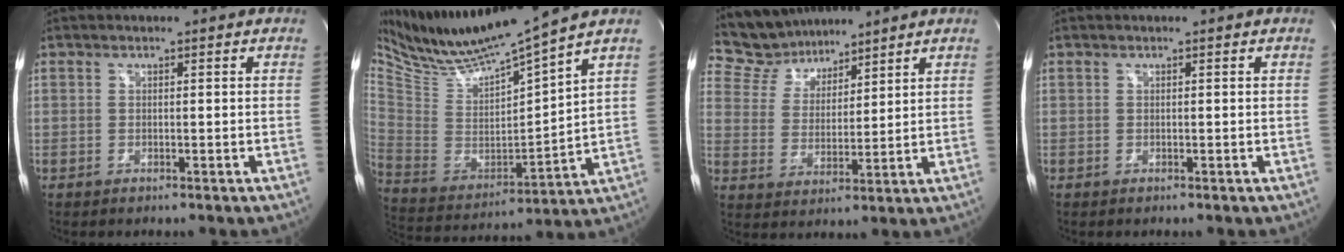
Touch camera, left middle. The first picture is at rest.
{"total": 17.2, "force": [15.2, -0.7, 8.0], "torque": [-0.167, -0.025, 0.290]}
{"total": 8.6, "force": [8.1, 2.8, 0.5], "torque": [-0.025, 0.018, 0.166]}
{"total": 0.0}